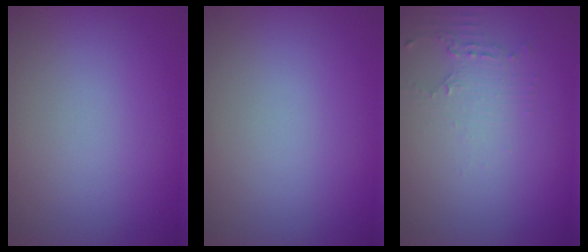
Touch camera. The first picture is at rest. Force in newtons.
{"total": 0.0}
{"total": 1.9, "press": 1.3, "slide": 1.4}